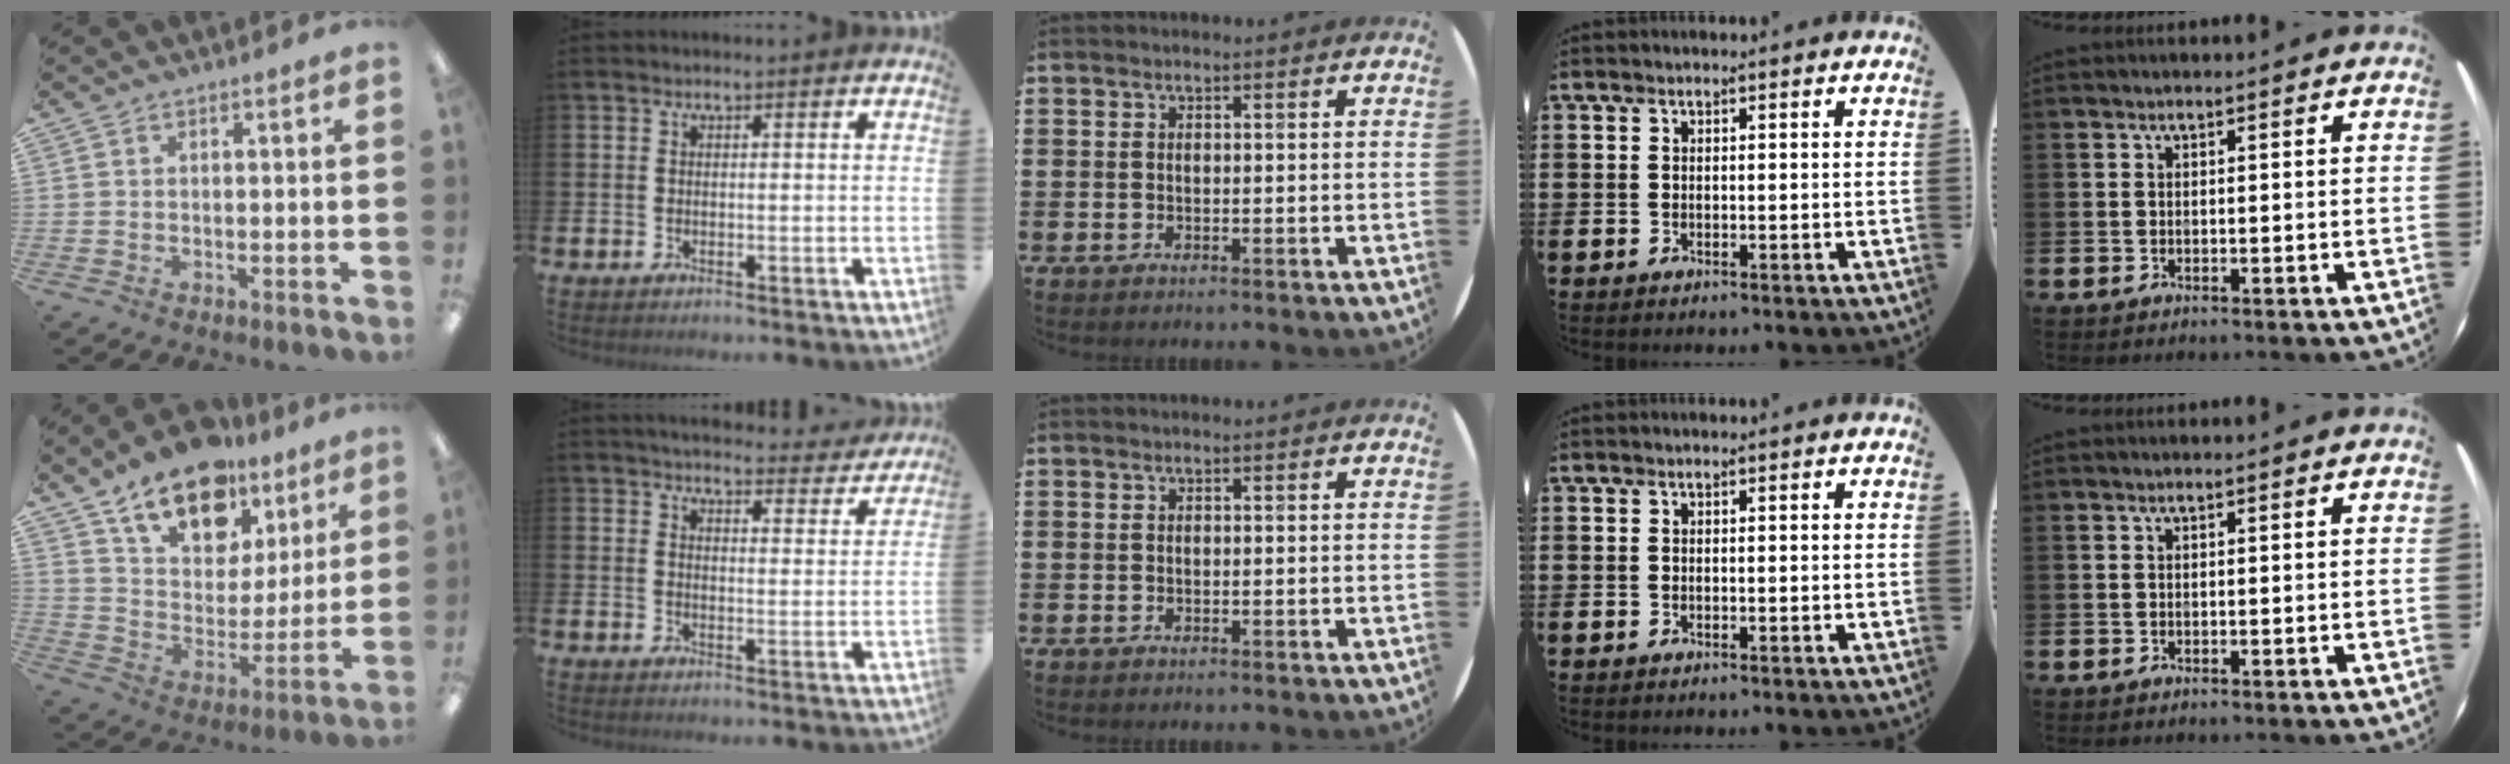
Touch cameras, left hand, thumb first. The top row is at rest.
{"thumb": {"total": 17.8, "force": [12.7, 9.8, 7.8], "torque": [-0.135, -0.070, 0.228]}, "index": {"total": 4.5, "force": [4.5, 0.7, 0.4], "torque": [-0.008, -0.037, 0.075]}}